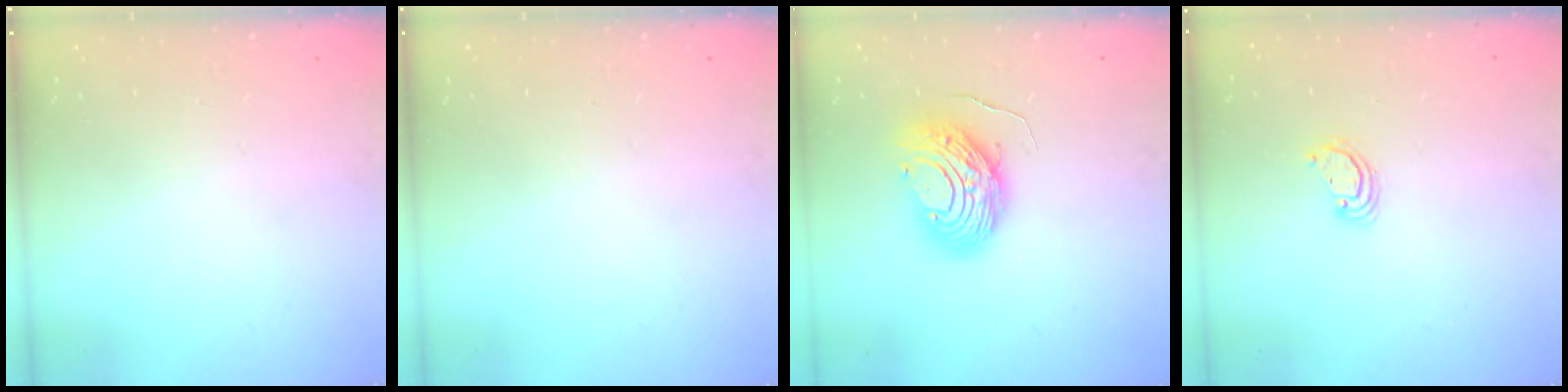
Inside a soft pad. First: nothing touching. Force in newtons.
{"total": 0.0}
{"total": 11.1, "press": 11.0, "slide": 1.0}
{"total": 2.5, "press": 2.5, "slide": 0.2}